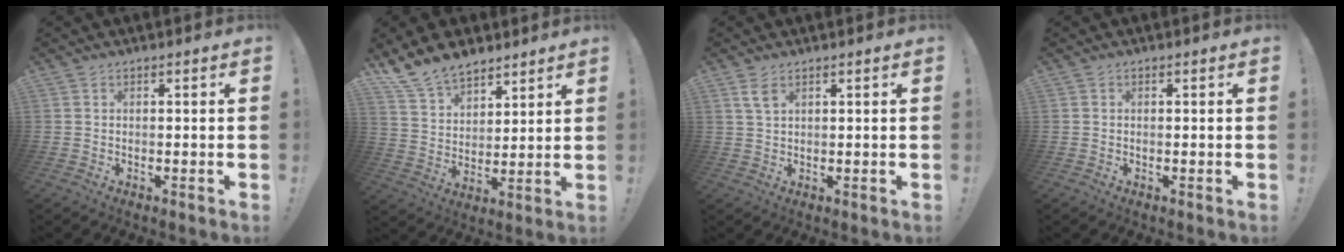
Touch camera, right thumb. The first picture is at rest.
{"total": 12.1, "force": [10.0, 5.6, 3.6], "torque": [-0.077, -0.069, 0.195]}
{"total": 3.8, "force": [2.1, 1.6, 2.7], "torque": [-0.042, -0.008, 0.037]}
{"total": 0.0}